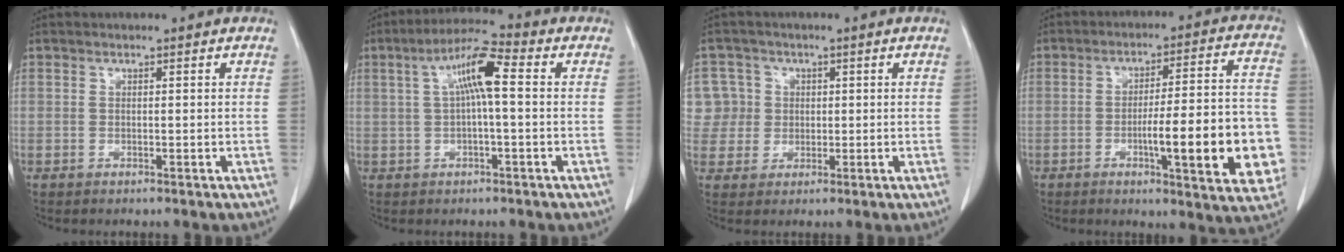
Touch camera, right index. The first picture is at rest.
{"total": 8.0, "force": [1.6, 1.1, 7.7], "torque": [-0.146, 0.024, 0.024]}
{"total": 6.6, "force": [1.3, 6.4, 0.1], "torque": [0.005, 0.022, 0.030]}
{"total": 17.3, "force": [-4.4, 2.9, 16.5], "torque": [-0.183, 0.019, -0.051]}